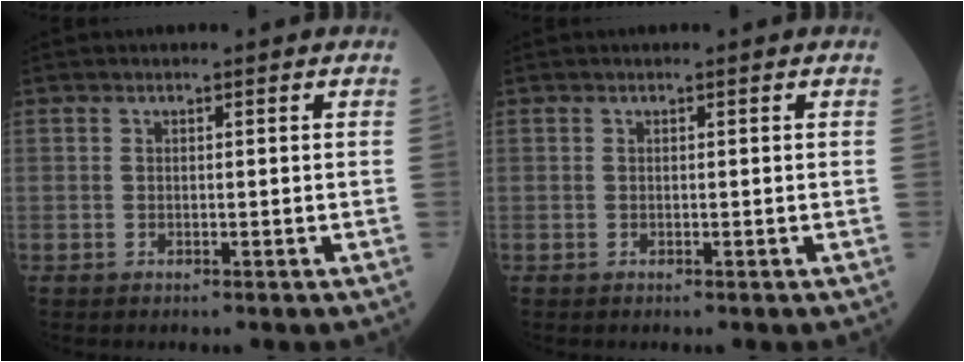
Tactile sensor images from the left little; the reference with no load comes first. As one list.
[{"total": 0.0}]